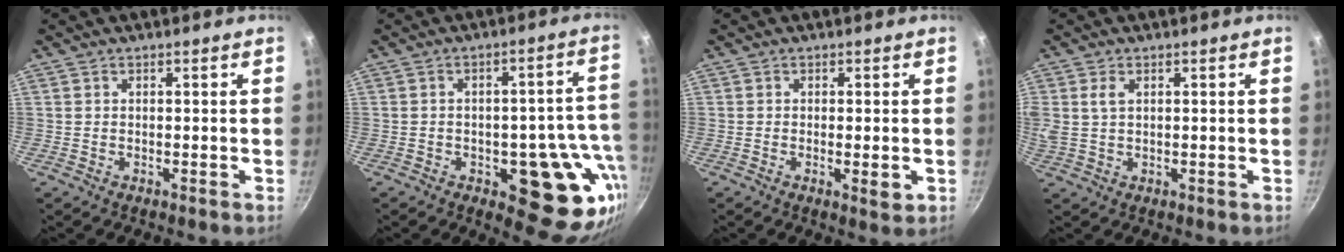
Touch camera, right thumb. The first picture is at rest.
{"total": 18.5, "force": [-5.6, 8.9, 15.2], "torque": [-0.108, 0.010, -0.069]}
{"total": 2.9, "force": [-0.6, 0.8, 2.7], "torque": [-0.049, -0.008, -0.009]}
{"total": 4.4, "force": [1.5, 2.4, 3.4], "torque": [-0.068, 0.004, 0.029]}